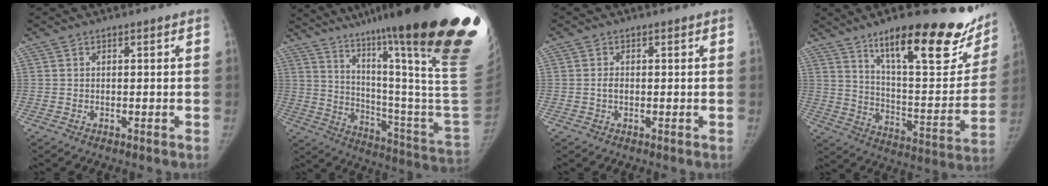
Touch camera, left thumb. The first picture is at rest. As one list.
[{"total": 41.4, "force": [27.1, 4.8, 30.9], "torque": [-0.294, -0.134, 0.392]}, {"total": 1.3, "force": [-0.1, 1.0, 1.0], "torque": [-0.015, 0.002, -0.002]}, {"total": 26.9, "force": [17.5, 8.2, 18.6], "torque": [-0.210, -0.080, 0.263]}]